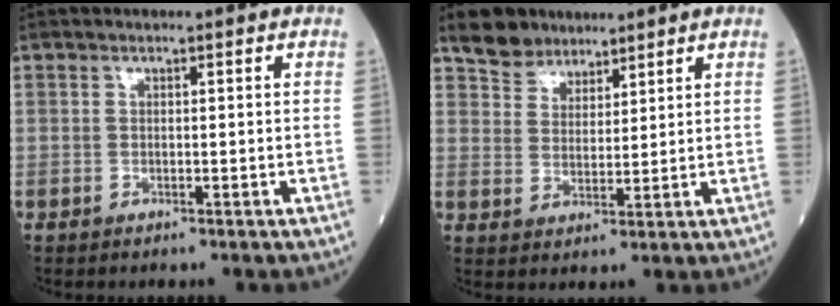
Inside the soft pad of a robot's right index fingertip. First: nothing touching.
{"total": 5.8, "force": [4.6, 3.3, 0.8], "torque": [-0.019, 0.017, 0.086]}